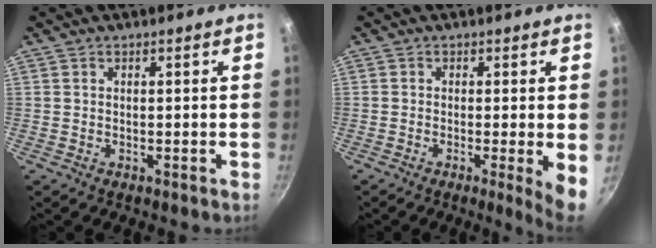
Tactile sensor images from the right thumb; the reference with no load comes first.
{"total": 5.4, "force": [-0.7, 0.5, 5.3], "torque": [-0.068, -0.011, -0.010]}